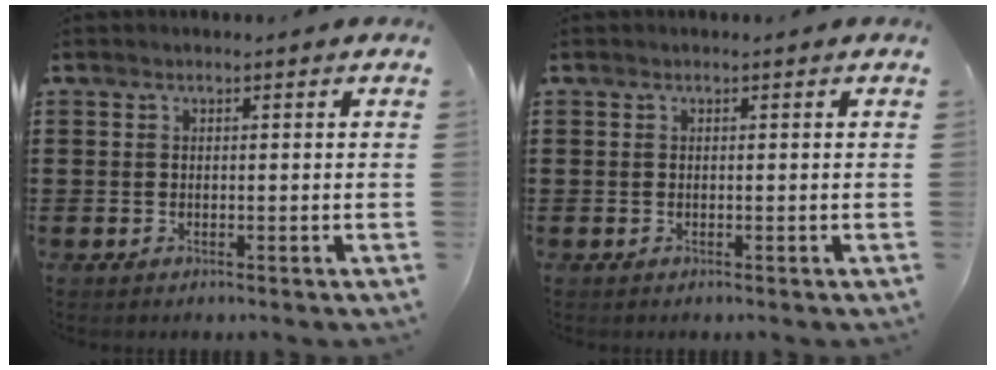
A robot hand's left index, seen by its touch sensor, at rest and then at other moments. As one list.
[{"total": 0.0}]